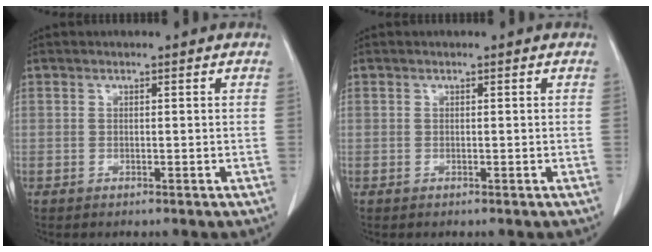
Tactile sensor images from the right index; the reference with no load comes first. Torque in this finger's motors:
{"motor_torque": [-0.01, -0.01, 0.03, 0.00]}